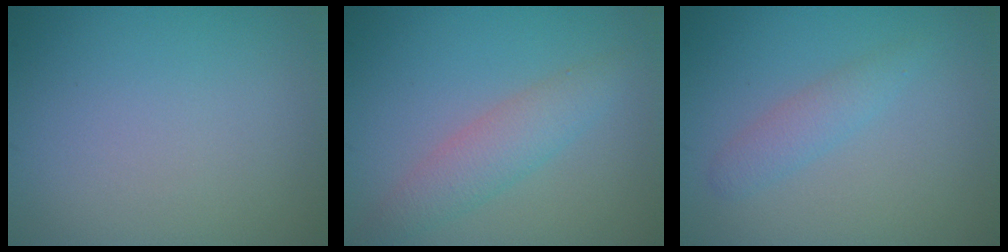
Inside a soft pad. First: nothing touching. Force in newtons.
{"total": 2.9, "press": 2.9, "slide": 0.1}
{"total": 1.7, "press": 1.7, "slide": 0.1}